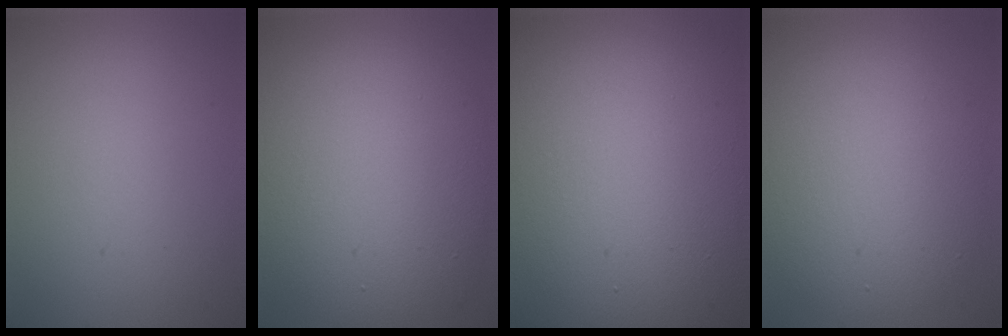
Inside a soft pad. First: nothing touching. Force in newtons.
{"total": 11.9, "press": 11.9, "slide": 0.7}
{"total": 23.9, "press": 23.9, "slide": 1.2}
{"total": 7.5, "press": 7.5, "slide": 0.6}